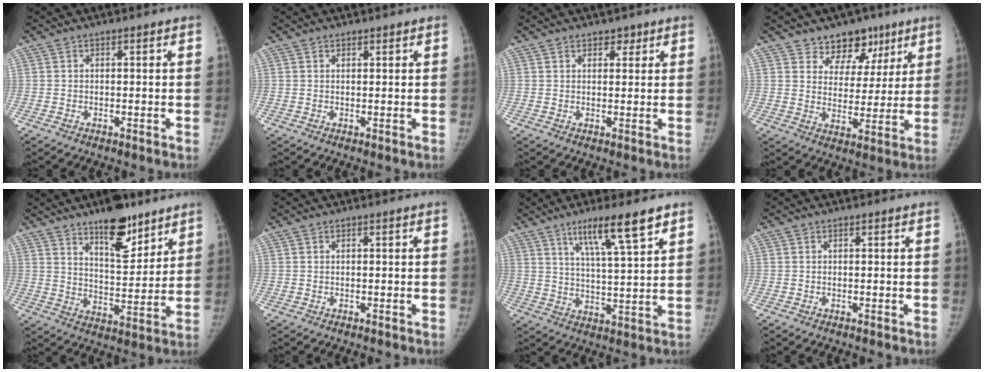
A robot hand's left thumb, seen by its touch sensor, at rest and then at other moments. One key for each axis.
{"total": 0.6, "fx": 0.5, "fy": 0.3, "fz": 0.0, "tx": 0.003, "ty": -0.004, "tz": 0.007}
{"total": 2.0, "fx": 1.3, "fy": 1.3, "fz": 0.7, "tx": 0.009, "ty": -0.004, "tz": 0.014}
{"total": 9.9, "fx": 6.8, "fy": 6.8, "fz": 2.5, "tx": 0.017, "ty": -0.031, "tz": 0.106}
{"total": 13.3, "fx": 9.3, "fy": 5.0, "fz": 8.1, "tx": -0.089, "ty": -0.065, "tz": 0.150}
{"total": 0.0}
{"total": 11.7, "fx": 7.3, "fy": 1.4, "fz": 9.0, "tx": -0.146, "ty": -0.034, "tz": 0.125}
{"total": 0.0}